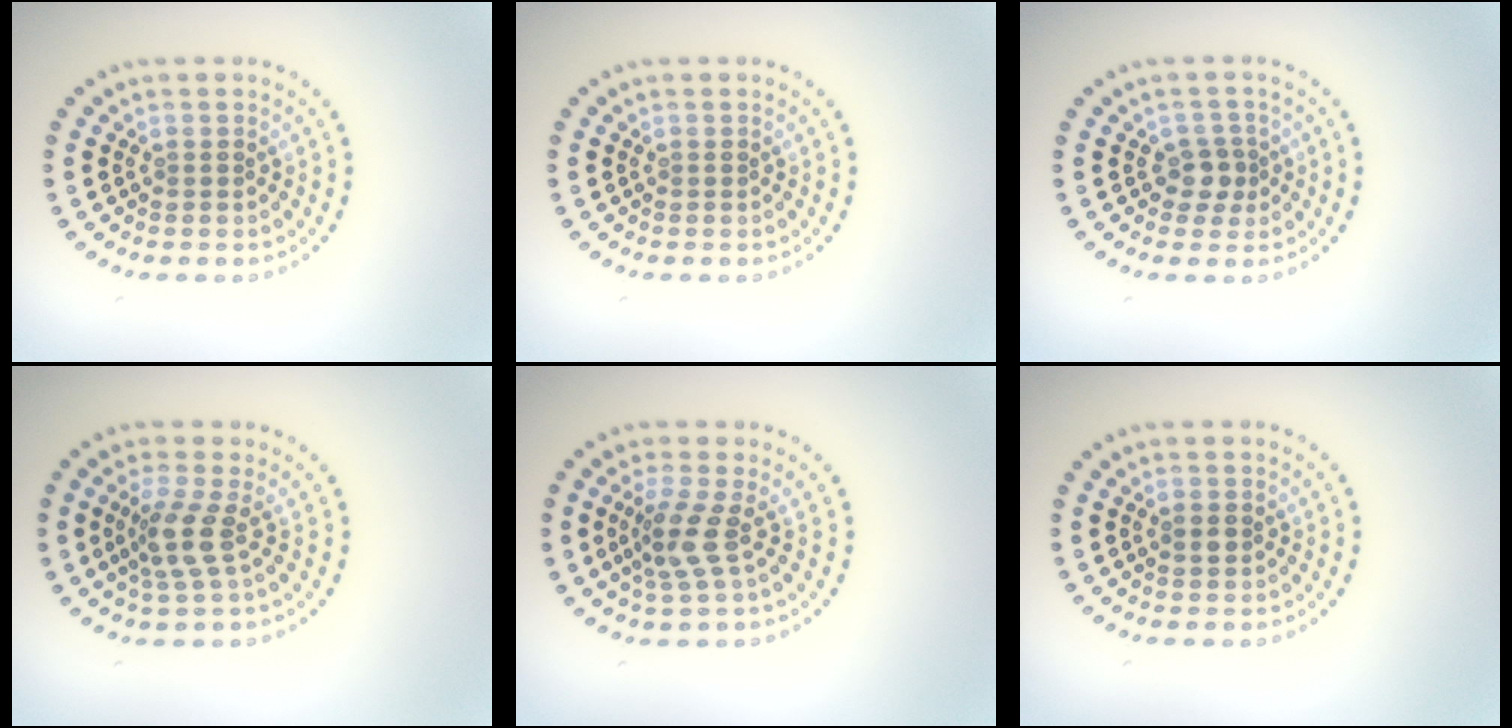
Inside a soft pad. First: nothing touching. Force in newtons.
{"total": 0.0}
{"total": 1.8, "press": 1.6, "slide": 0.9}
{"total": 2.8, "press": 2.2, "slide": 1.8}
{"total": 2.8, "press": 2.1, "slide": 1.8}
{"total": 1.3, "press": 1.3, "slide": 0.1}